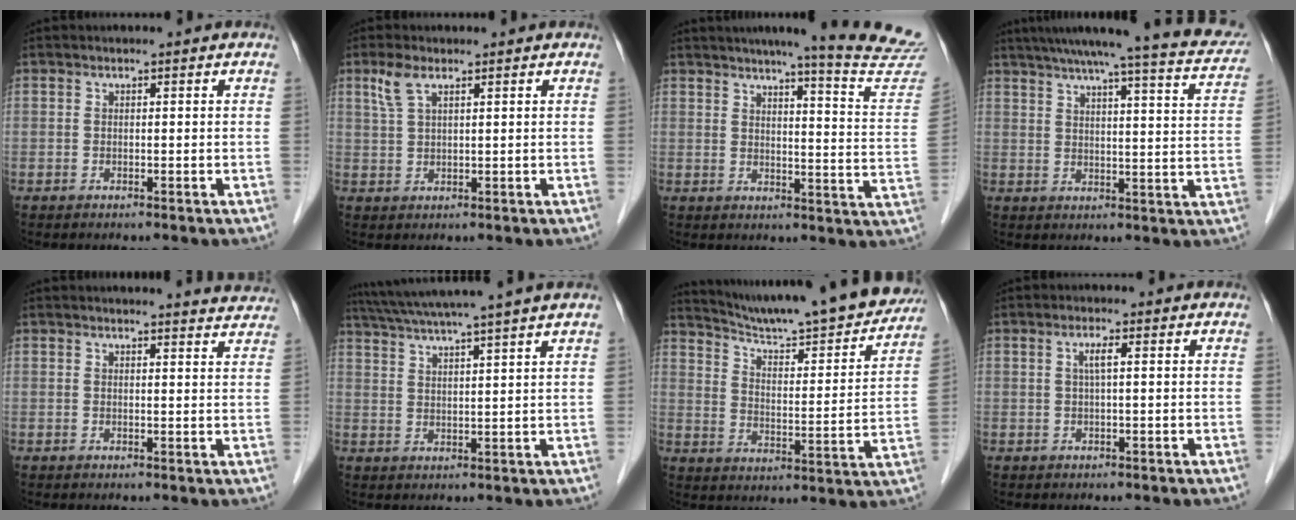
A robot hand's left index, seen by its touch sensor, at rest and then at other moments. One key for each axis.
{"total": 3.1, "fx": 1.9, "fy": 0.9, "fz": 2.3, "tx": -0.061, "ty": 0.011, "tz": 0.047}
{"total": 18.0, "fx": 16.5, "fy": -1.2, "fz": 7.1, "tx": -0.092, "ty": -0.093, "tz": 0.178}
{"total": 24.8, "fx": 21.4, "fy": 3.7, "fz": 12.1, "tx": -0.175, "ty": -0.017, "tz": 0.260}
{"total": 6.7, "fx": 6.6, "fy": 0.2, "fz": 0.9, "tx": -0.005, "ty": -0.013, "tz": 0.052}
{"total": 12.8, "fx": 11.0, "fy": -1.8, "fz": 6.3, "tx": -0.112, "ty": 0.009, "tz": 0.160}
{"total": 23.7, "fx": 21.4, "fy": 2.2, "fz": 9.8, "tx": -0.151, "ty": -0.039, "tz": 0.288}
{"total": 1.8, "fx": 0.4, "fy": 0.0, "fz": 1.8, "tx": -0.036, "ty": 0.003, "tz": 0.006}